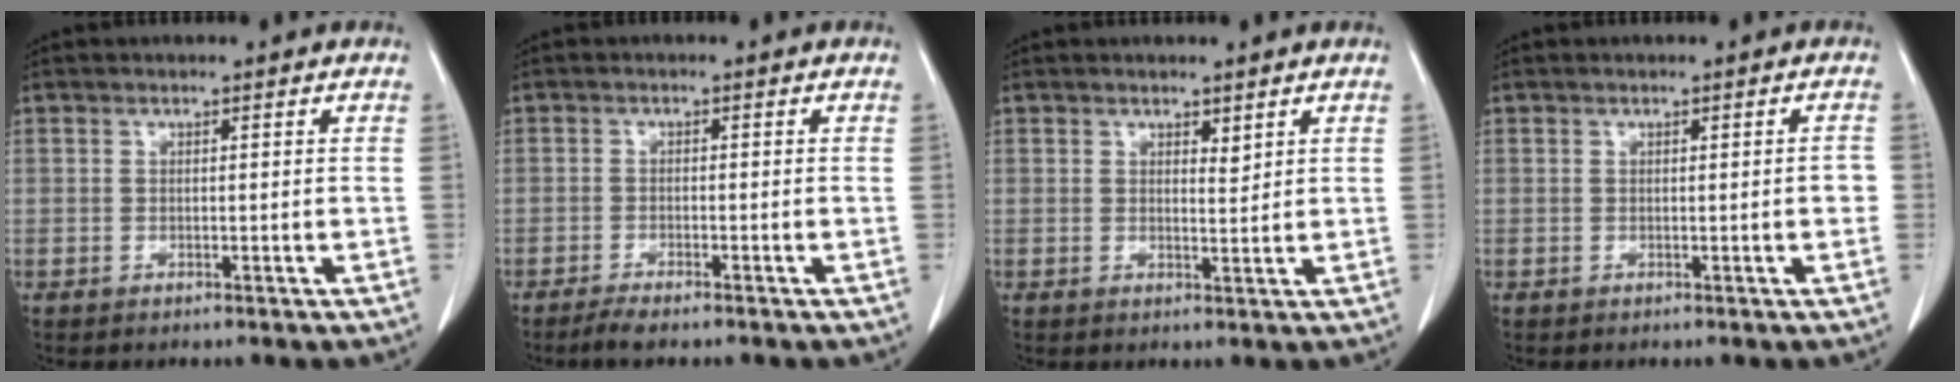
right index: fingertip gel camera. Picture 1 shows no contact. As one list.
[{"total": 3.2, "force": [-2.6, 0.3, 1.8], "torque": [-0.033, -0.006, -0.042]}, {"total": 1.4, "force": [1.0, 0.5, 0.9], "torque": [-0.015, -0.009, 0.018]}, {"total": 1.5, "force": [-0.2, 0.3, 1.4], "torque": [-0.016, 0.001, -0.001]}]